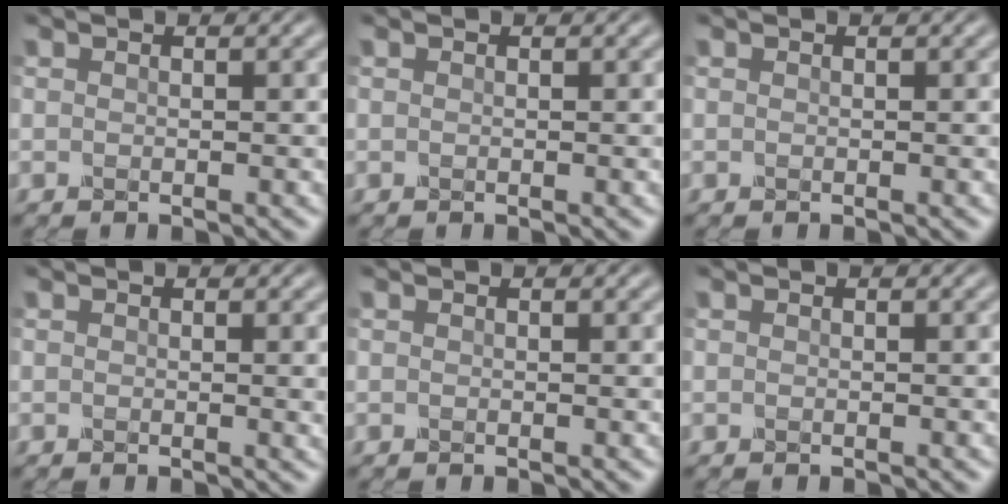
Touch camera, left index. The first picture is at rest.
{"total": 0.0}
{"total": 0.0}
{"total": 1.3, "force": [0.0, 0.6, 1.1], "torque": [-0.011, -0.001, -0.001]}
{"total": 0.0}
{"total": 0.0}